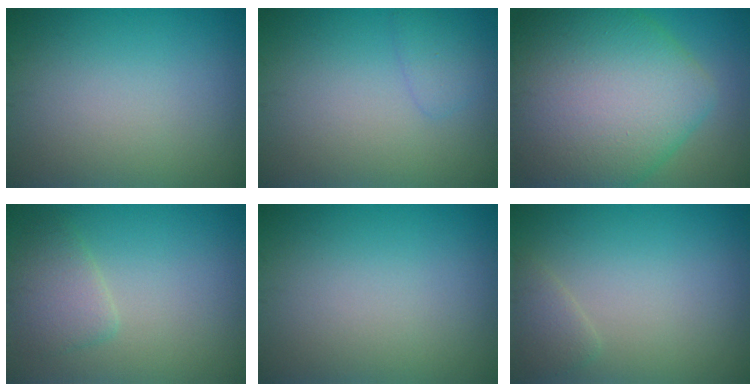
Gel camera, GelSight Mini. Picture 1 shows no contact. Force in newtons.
{"total": 1.3, "press": 1.3, "slide": 0.0}
{"total": 13.3, "press": 13.3, "slide": 0.5}
{"total": 2.5, "press": 2.5, "slide": 0.2}
{"total": 0.0}
{"total": 1.3, "press": 1.3, "slide": 0.2}